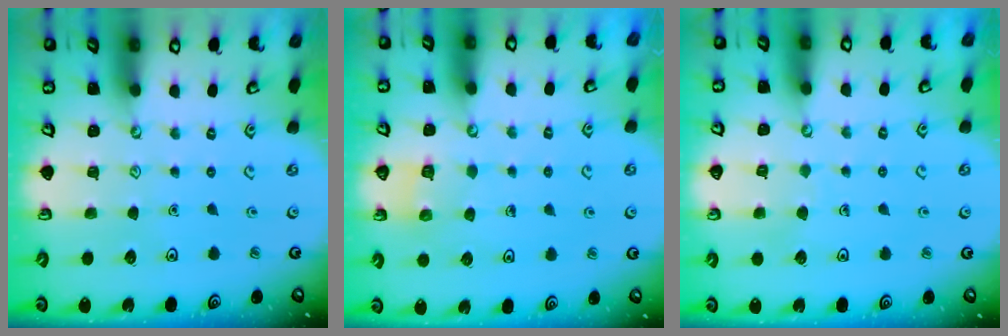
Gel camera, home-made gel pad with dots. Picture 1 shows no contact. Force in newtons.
{"total": 2.6, "press": 2.6, "slide": 0.1}
{"total": 3.6, "press": 3.5, "slide": 0.3}